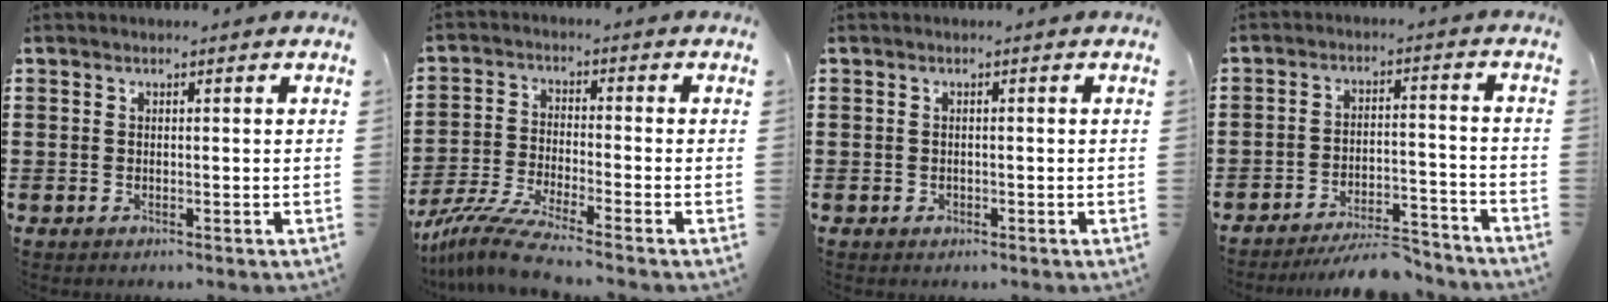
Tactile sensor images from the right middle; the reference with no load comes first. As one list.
[{"total": 6.6, "force": [-5.7, -0.2, 3.3], "torque": [-0.084, -0.020, -0.115]}, {"total": 0.5, "force": [-0.1, 0.5, 0.2], "torque": [-0.005, 0.001, -0.003]}, {"total": 6.9, "force": [-6.3, 1.0, 2.8], "torque": [-0.043, 0.009, -0.118]}]